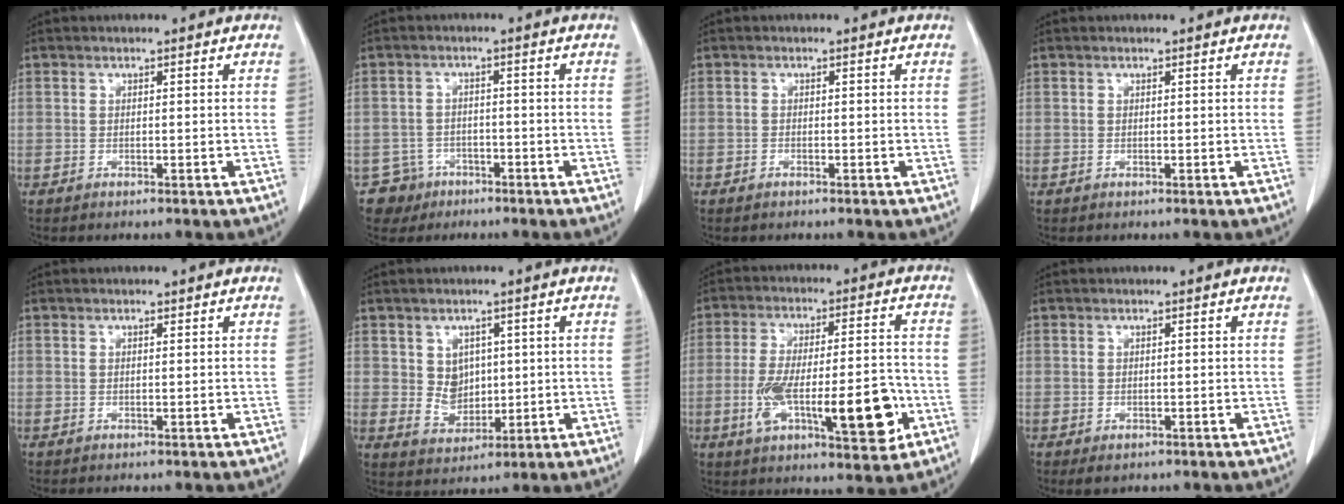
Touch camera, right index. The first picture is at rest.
{"total": 4.9, "force": [-2.7, 4.0, -0.3], "torque": [0.011, 0.011, -0.042]}
{"total": 0.8, "force": [-0.5, 0.4, 0.5], "torque": [-0.009, 0.000, -0.006]}
{"total": 0.0}
{"total": 0.5, "force": [0.3, 0.3, 0.3], "torque": [-0.007, 0.000, 0.006]}
{"total": 5.3, "force": [1.0, 4.4, 2.9], "torque": [-0.047, 0.008, 0.033]}
{"total": 17.3, "force": [-4.9, 4.6, 16.0], "torque": [-0.261, 0.010, -0.067]}
{"total": 1.8, "force": [-0.6, 1.4, 1.0], "torque": [-0.016, -0.002, 0.003]}